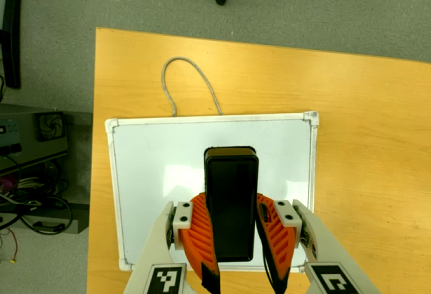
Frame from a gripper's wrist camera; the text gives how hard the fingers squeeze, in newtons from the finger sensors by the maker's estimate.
{"total": 8.2, "left": 7.2, "right": 9.3}